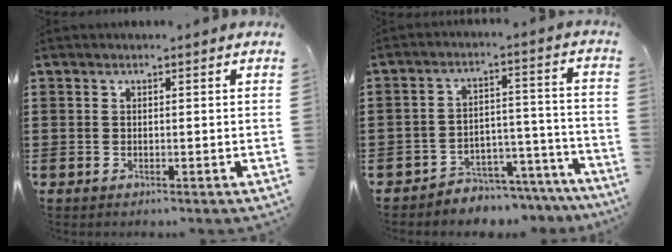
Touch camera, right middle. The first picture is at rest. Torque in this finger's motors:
{"motor_torque": [1.26, -0.88, 0.14, 0.06]}